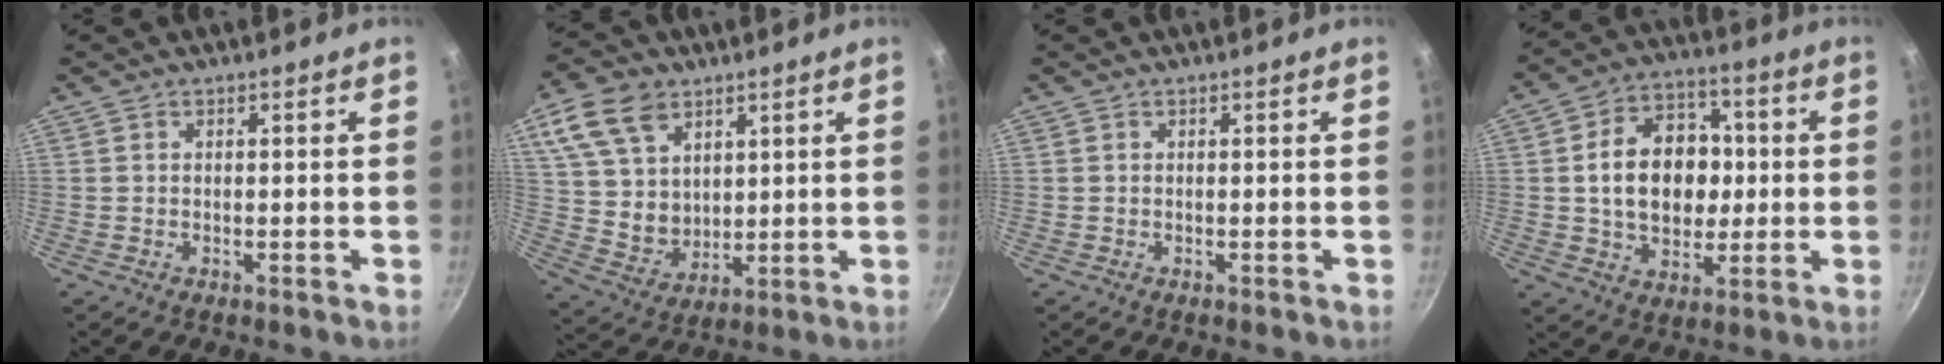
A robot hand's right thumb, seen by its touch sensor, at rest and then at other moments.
{"total": 14.6, "force": [6.9, 10.5, 7.5], "torque": [-0.116, -0.021, 0.143]}
{"total": 0.0}
{"total": 16.0, "force": [0.8, 12.1, 10.5], "torque": [-0.130, 0.022, 0.011]}